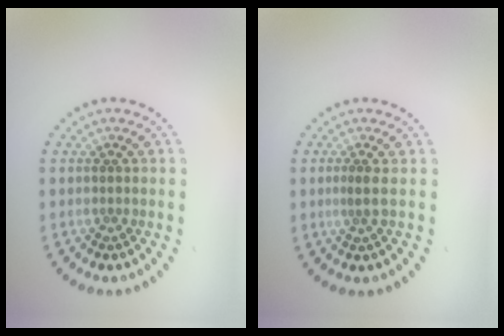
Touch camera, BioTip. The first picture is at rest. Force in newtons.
{"total": 1.1, "press": 0.6, "slide": 0.9}